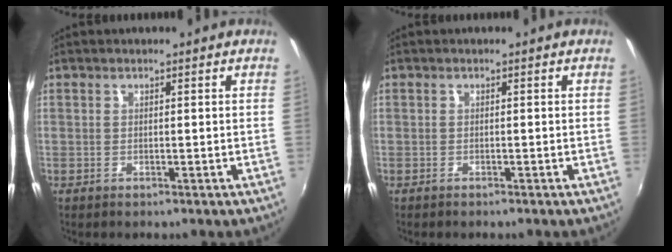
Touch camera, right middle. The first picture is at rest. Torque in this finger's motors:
{"motor_torque": [0.01, -0.07, -0.02, -0.01]}